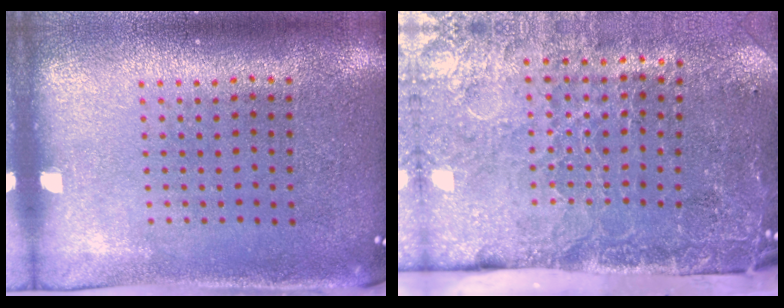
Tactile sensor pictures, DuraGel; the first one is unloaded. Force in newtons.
{"total": 4.7, "press": 3.6, "slide": 3.0}